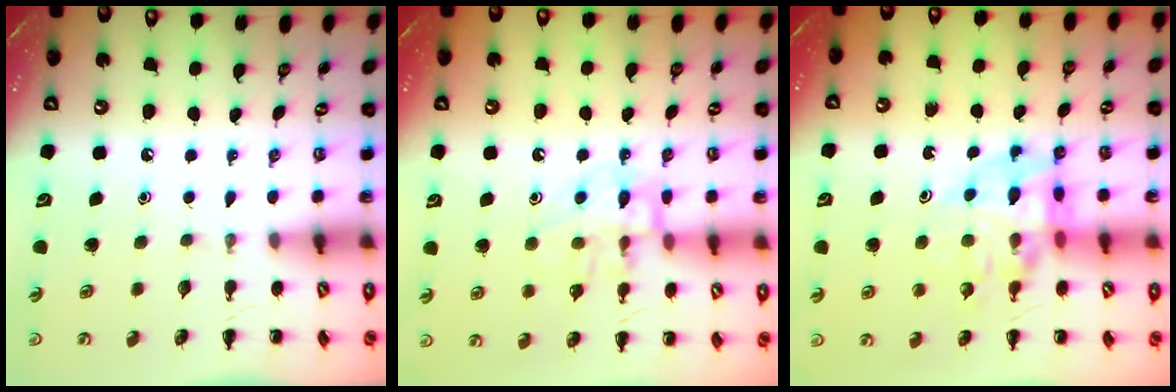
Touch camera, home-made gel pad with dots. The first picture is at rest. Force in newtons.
{"total": 13.1, "press": 13.1, "slide": 1.1}
{"total": 13.6, "press": 13.2, "slide": 3.1}